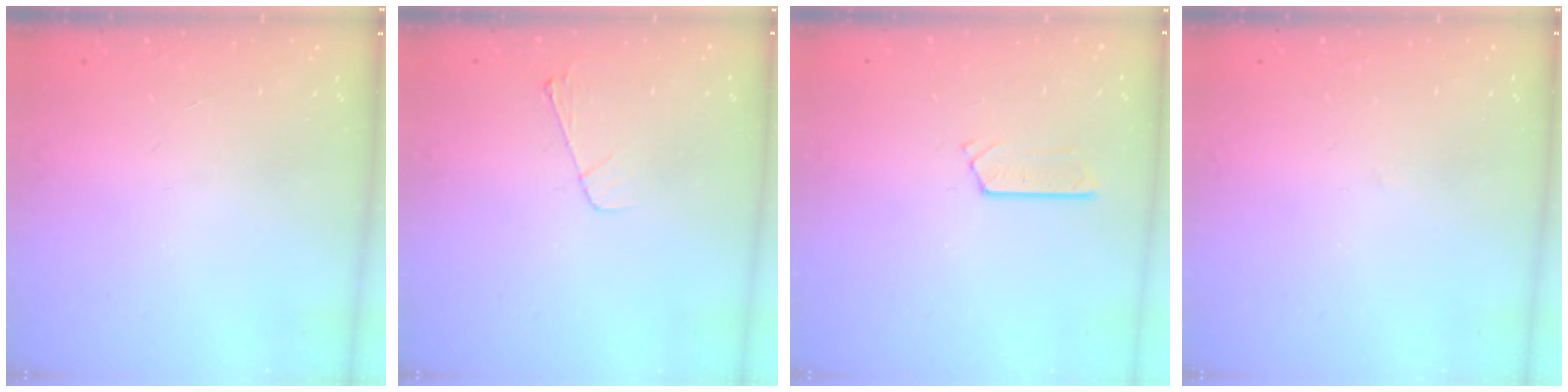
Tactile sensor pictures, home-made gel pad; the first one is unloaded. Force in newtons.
{"total": 4.7, "press": 4.7, "slide": 0.6}
{"total": 2.7, "press": 2.7, "slide": 0.2}
{"total": 2.7, "press": 2.6, "slide": 0.3}